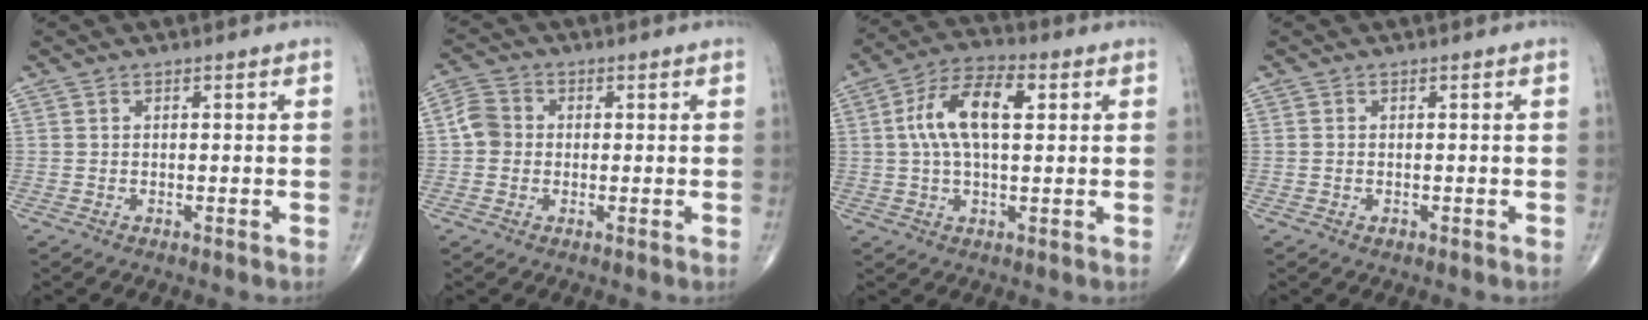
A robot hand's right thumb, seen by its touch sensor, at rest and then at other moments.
{"total": 4.3, "force": [-0.3, 3.8, 2.0], "torque": [-0.025, 0.011, -0.015]}
{"total": 11.4, "force": [2.3, 5.4, 9.8], "torque": [-0.186, 0.029, 0.038]}
{"total": 0.6, "force": [-0.3, 0.5, 0.3], "torque": [-0.002, 0.005, -0.003]}